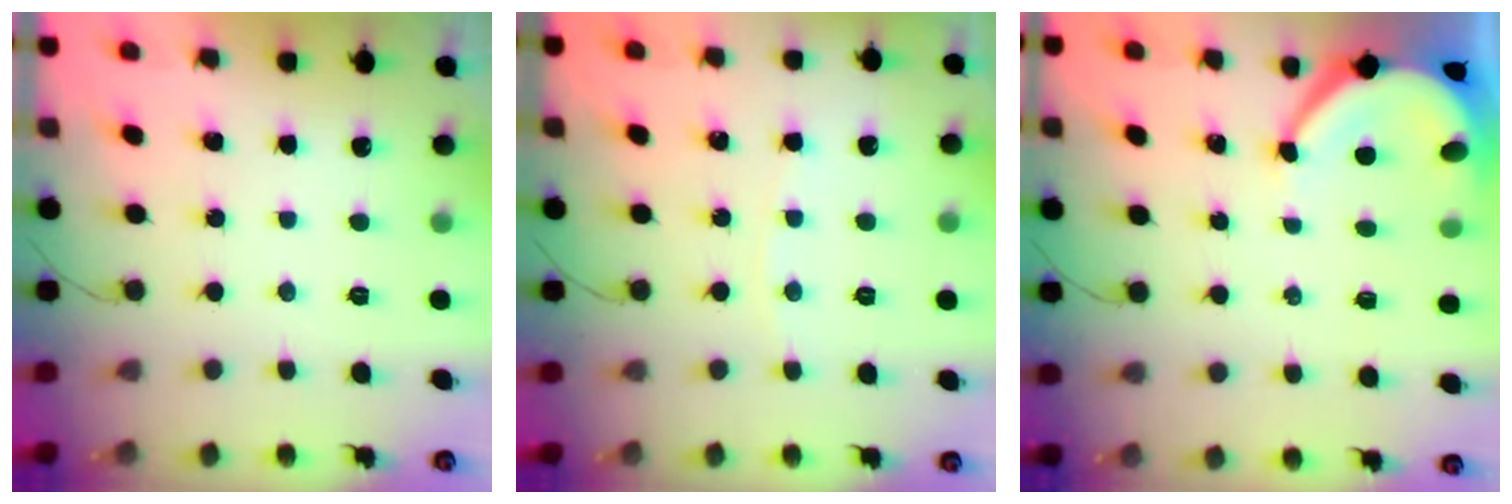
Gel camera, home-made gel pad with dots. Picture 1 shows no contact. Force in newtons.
{"total": 1.5, "press": 1.5, "slide": 0.2}
{"total": 5.6, "press": 5.6, "slide": 0.5}